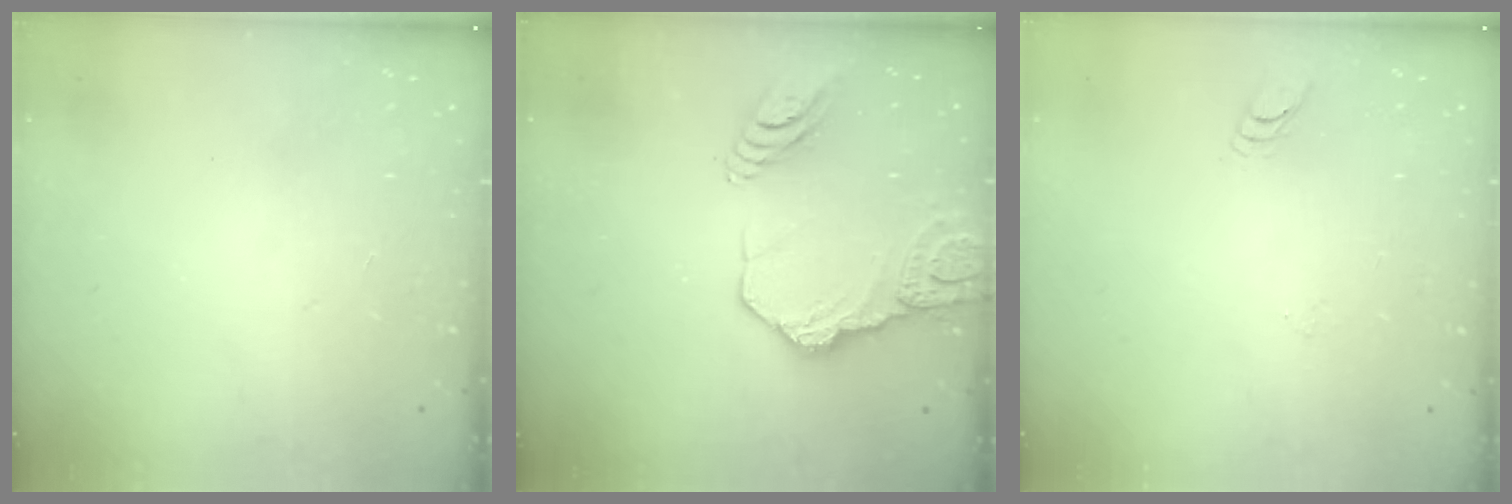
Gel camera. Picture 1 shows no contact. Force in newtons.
{"total": 16.8, "press": 16.8, "slide": 1.3}
{"total": 4.8, "press": 4.8, "slide": 0.4}